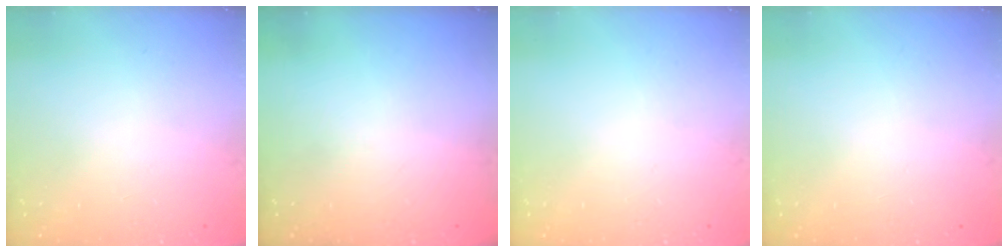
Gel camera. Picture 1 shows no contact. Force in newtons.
{"total": 0.0}
{"total": 0.0}
{"total": 0.0}